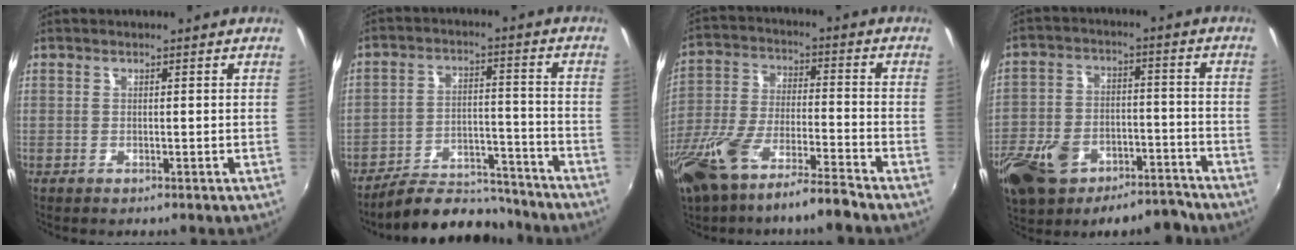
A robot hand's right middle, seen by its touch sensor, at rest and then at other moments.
{"total": 13.3, "force": [-12.3, 4.0, 3.2], "torque": [-0.071, 0.022, -0.175]}
{"total": 14.7, "force": [-11.1, 2.3, 9.4], "torque": [-0.206, -0.028, -0.206]}
{"total": 17.1, "force": [-11.4, 9.2, 8.8], "torque": [-0.196, 0.002, -0.178]}